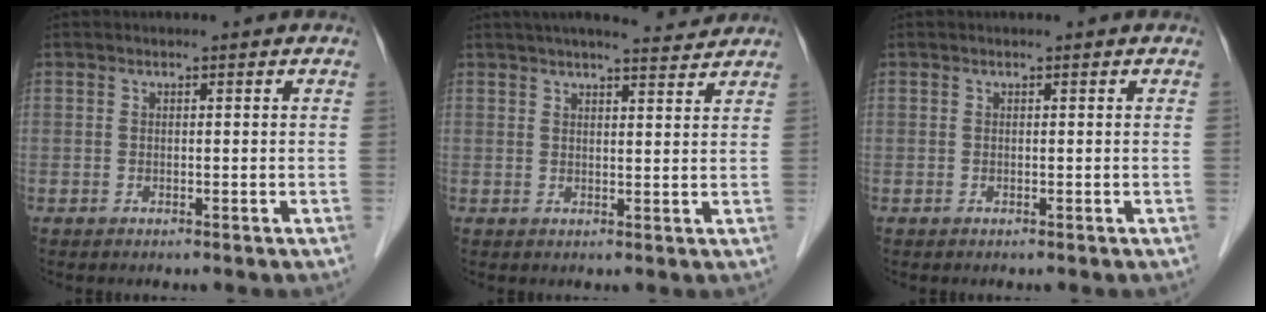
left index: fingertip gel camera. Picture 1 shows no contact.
{"total": 8.5, "force": [7.8, 0.6, 3.5], "torque": [-0.051, 0.012, 0.098]}
{"total": 0.0}